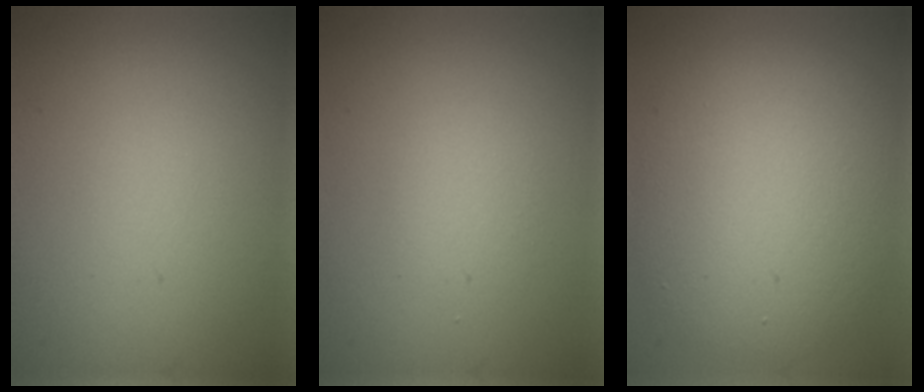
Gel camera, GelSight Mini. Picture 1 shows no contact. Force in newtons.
{"total": 1.3, "press": 1.3, "slide": 0.1}
{"total": 8.4, "press": 8.4, "slide": 0.7}